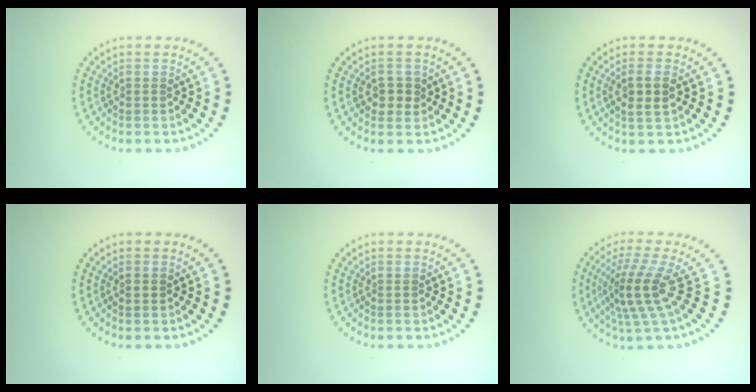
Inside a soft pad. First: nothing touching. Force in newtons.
{"total": 2.1, "press": 2.0, "slide": 0.4}
{"total": 2.3, "press": 2.2, "slide": 0.7}
{"total": 0.7, "press": 0.7, "slide": 0.1}
{"total": 0.0}
{"total": 4.0, "press": 2.8, "slide": 2.9}